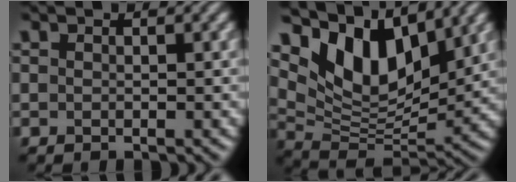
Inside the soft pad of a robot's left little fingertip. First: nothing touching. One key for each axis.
{"total": 9.6, "fx": 5.6, "fy": 4.8, "fz": 6.2, "tx": -0.117, "ty": -0.001, "tz": 0.099}